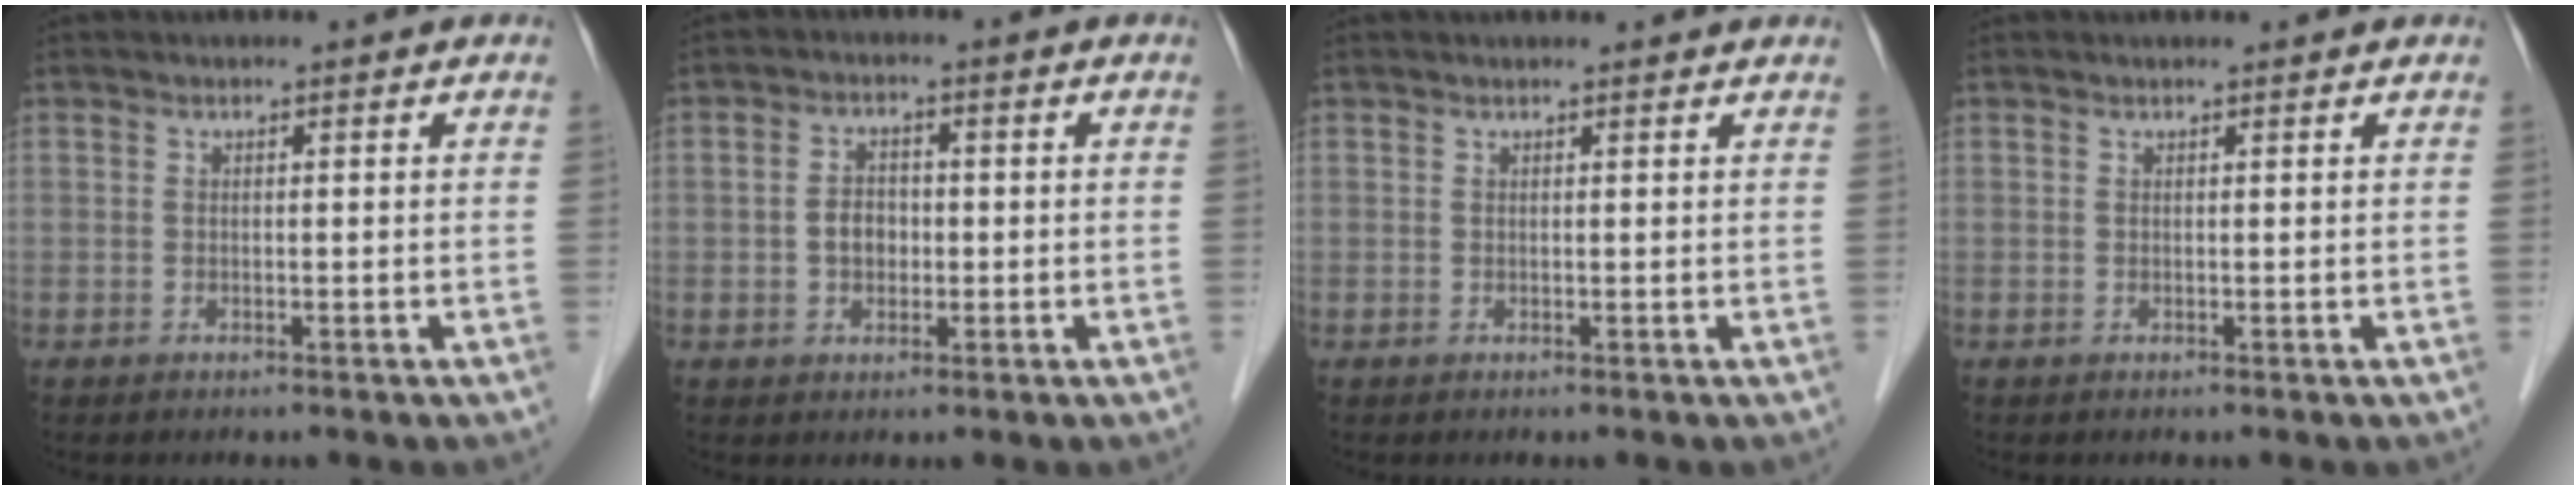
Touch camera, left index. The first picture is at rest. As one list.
[{"total": 3.7, "force": [-0.4, 2.6, 2.5], "torque": [-0.054, 0.010, -0.006]}, {"total": 3.0, "force": [2.9, 0.3, 0.8], "torque": [-0.014, 0.016, 0.030]}, {"total": 1.2, "force": [1.1, 0.1, 0.3], "torque": [-0.010, 0.011, 0.017]}]